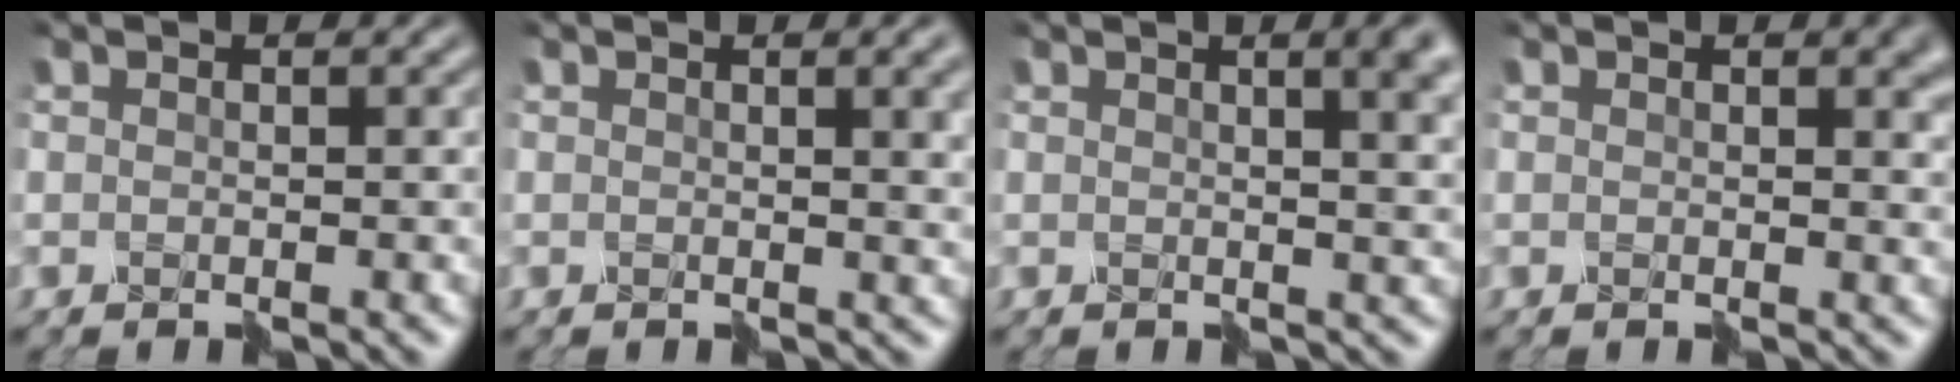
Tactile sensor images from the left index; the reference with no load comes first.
{"total": 5.8, "force": [1.8, 2.7, 4.9], "torque": [-0.031, 0.008, 0.026]}
{"total": 8.0, "force": [2.8, 4.1, 6.4], "torque": [-0.033, 0.033, 0.020]}
{"total": 3.9, "force": [1.6, 1.8, 3.1], "torque": [-0.024, 0.002, 0.026]}